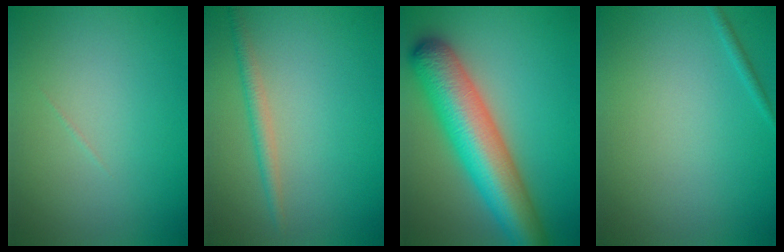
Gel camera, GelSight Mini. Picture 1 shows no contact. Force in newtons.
{"total": 2.0, "press": 2.0, "slide": 0.0}
{"total": 10.6, "press": 10.6, "slide": 0.4}
{"total": 0.6, "press": 0.6, "slide": 0.1}